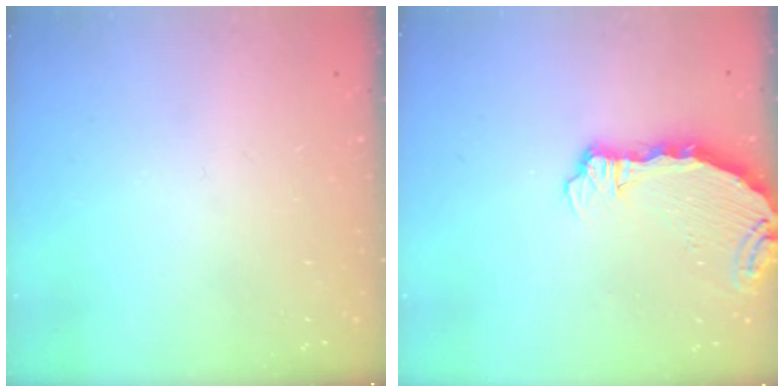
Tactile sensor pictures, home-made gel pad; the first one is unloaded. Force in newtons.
{"total": 7.0, "press": 5.8, "slide": 3.9}